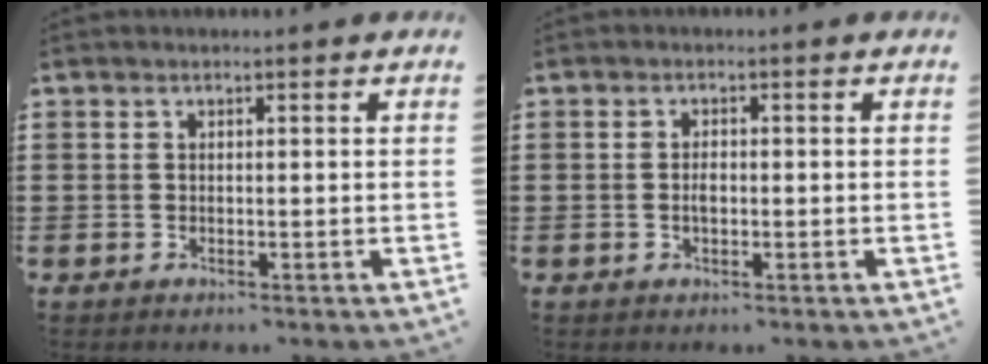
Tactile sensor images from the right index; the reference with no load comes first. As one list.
[{"total": 1.7, "force": [-0.2, 0.7, 1.5], "torque": [-0.028, 0.001, -0.005]}]